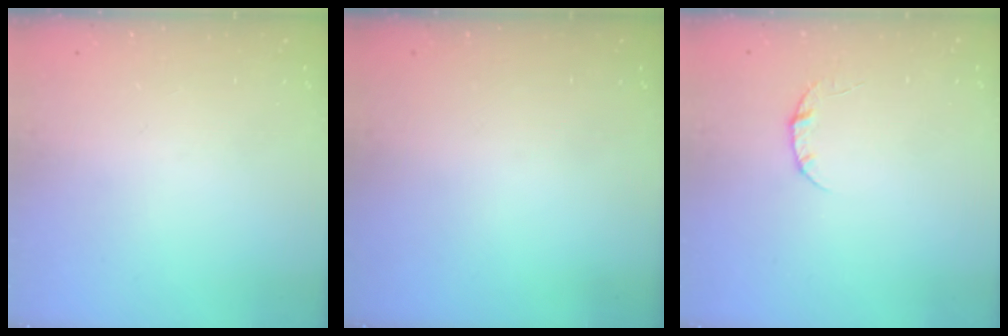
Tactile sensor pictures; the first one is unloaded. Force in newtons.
{"total": 0.0}
{"total": 3.4, "press": 3.4, "slide": 0.4}